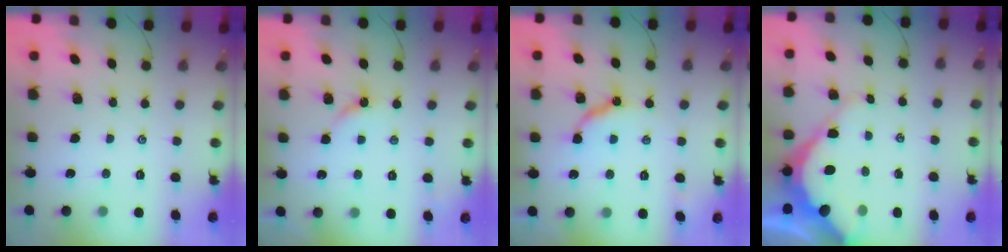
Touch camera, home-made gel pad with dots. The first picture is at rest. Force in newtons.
{"total": 2.9, "press": 2.9, "slide": 0.4}
{"total": 9.3, "press": 9.3, "slide": 0.9}
{"total": 10.7, "press": 10.6, "slide": 1.1}